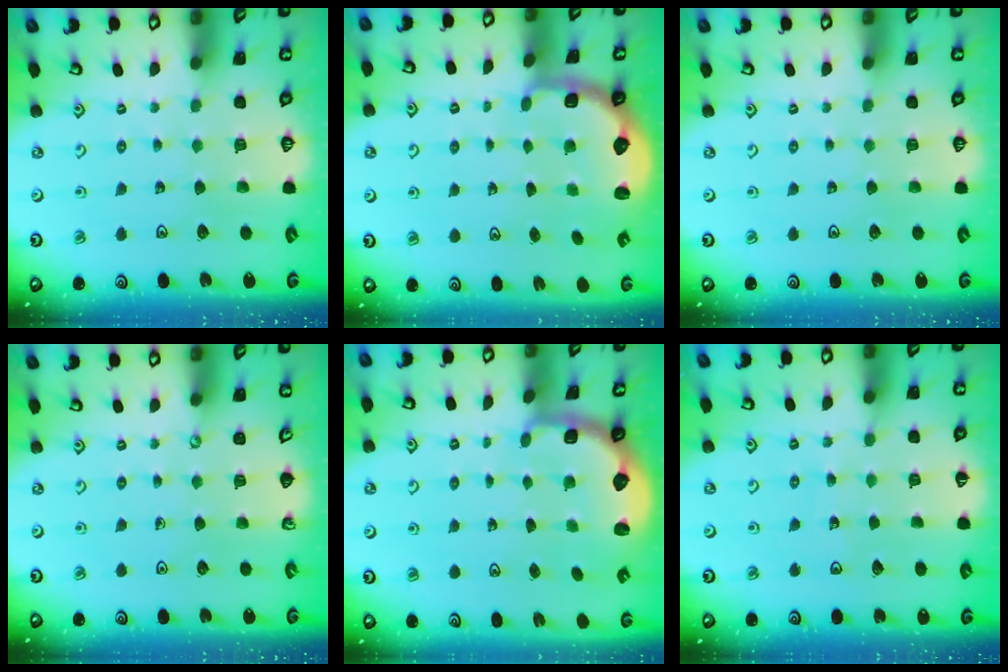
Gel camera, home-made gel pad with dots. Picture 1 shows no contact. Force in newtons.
{"total": 2.6, "press": 2.0, "slide": 1.7}
{"total": 0.0}
{"total": 0.0}
{"total": 2.6, "press": 2.1, "slide": 1.7}
{"total": 5.1, "press": 5.1, "slide": 0.3}